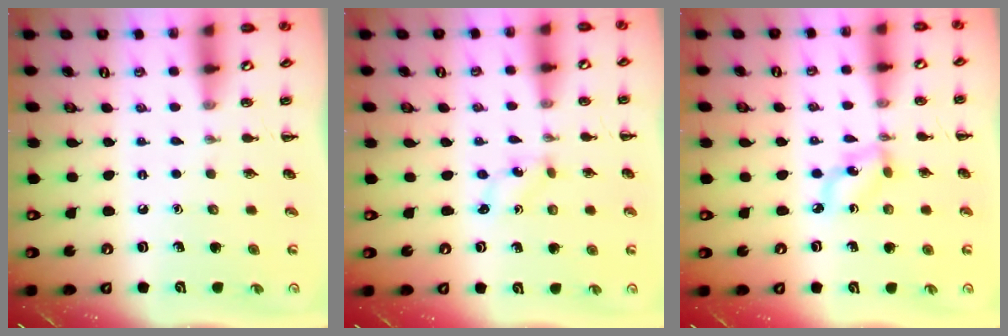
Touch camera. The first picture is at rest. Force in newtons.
{"total": 0.0}
{"total": 4.0, "press": 3.9, "slide": 1.0}